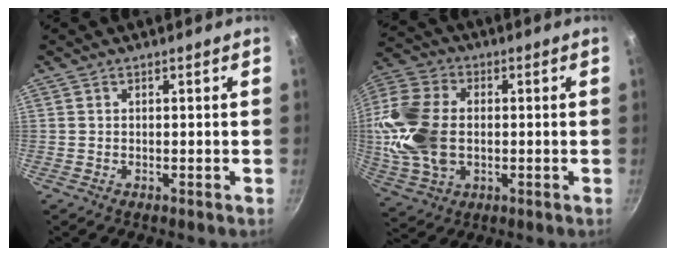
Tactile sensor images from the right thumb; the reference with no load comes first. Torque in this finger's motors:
{"motor_torque": [1.58, 3.04, 1.61, -0.51, 0.21]}